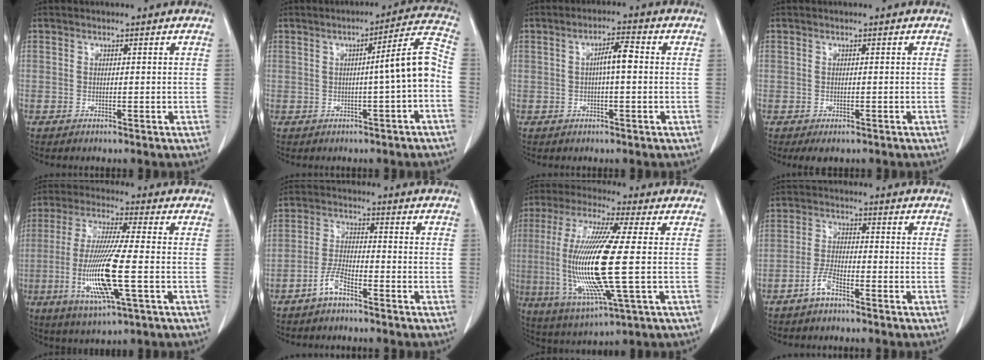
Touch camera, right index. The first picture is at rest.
{"total": 7.3, "force": [-1.0, -0.5, 7.2], "torque": [-0.095, 0.018, -0.013]}
{"total": 3.9, "force": [0.3, 0.6, 3.8], "torque": [-0.066, 0.010, 0.003]}
{"total": 2.1, "force": [-1.3, 1.3, 0.9], "torque": [-0.008, -0.001, -0.008]}
{"total": 13.2, "force": [-3.1, 0.8, 12.8], "torque": [-0.266, -0.018, -0.060]}
{"total": 4.3, "force": [-3.1, 1.0, 2.7], "torque": [-0.060, 0.007, -0.062]}
{"total": 17.7, "force": [-1.0, 1.5, 17.6], "torque": [-0.377, -0.012, -0.020]}
{"total": 3.8, "force": [-2.7, 1.1, 2.4], "torque": [-0.051, 0.006, -0.053]}